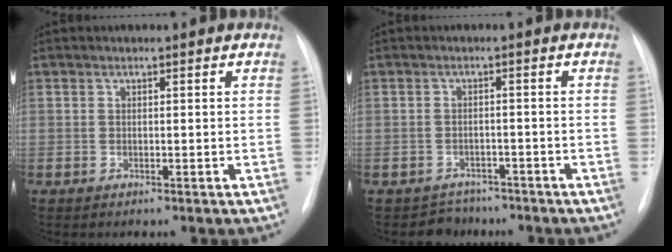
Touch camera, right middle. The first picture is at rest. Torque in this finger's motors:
{"motor_torque": [0.20, -0.21, -0.02, -0.01]}